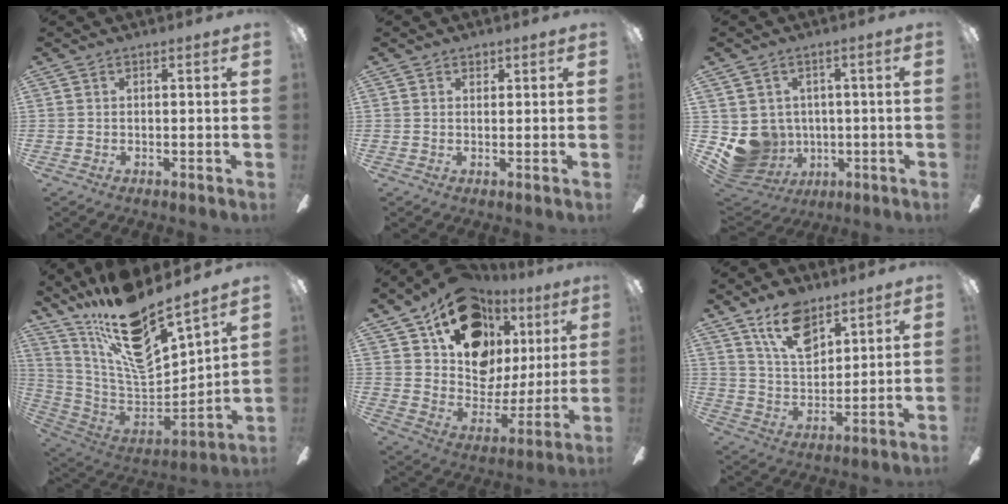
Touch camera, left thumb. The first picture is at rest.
{"total": 1.2, "force": [0.9, 0.8, 0.3], "torque": [0.001, -0.001, 0.015]}
{"total": 8.6, "force": [-1.0, 8.2, 2.3], "torque": [-0.088, -0.003, -0.012]}
{"total": 19.9, "force": [14.7, 5.8, 12.1], "torque": [-0.218, -0.109, 0.252]}
{"total": 19.9, "force": [11.4, 13.6, 9.0], "torque": [-0.149, -0.060, 0.216]}
{"total": 13.1, "force": [8.5, 6.9, 7.2], "torque": [-0.120, -0.031, 0.154]}